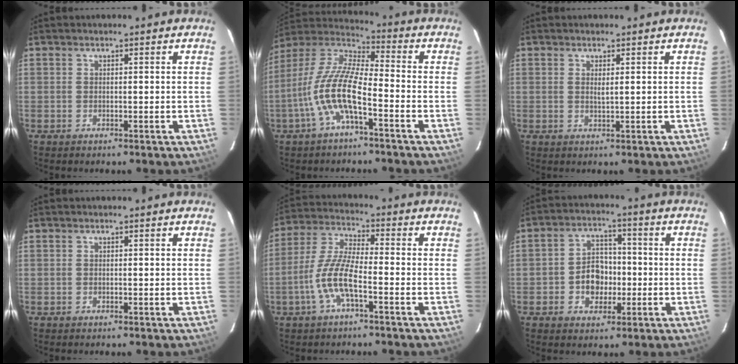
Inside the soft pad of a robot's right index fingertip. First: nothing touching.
{"total": 12.5, "force": [-4.9, 3.1, 11.1], "torque": [-0.234, 0.005, -0.102]}
{"total": 1.4, "force": [0.4, 0.2, 1.3], "torque": [-0.023, -0.001, 0.007]}
{"total": 0.0}
{"total": 9.2, "force": [-3.7, 1.9, 8.2], "torque": [-0.181, 0.004, -0.075]}
{"total": 7.4, "force": [-1.8, 5.9, 4.0], "torque": [-0.082, 0.020, -0.023]}